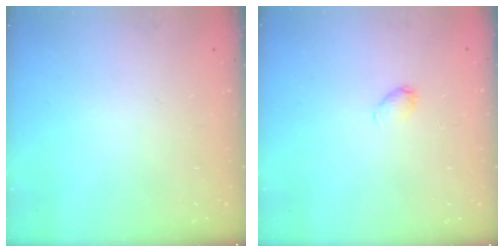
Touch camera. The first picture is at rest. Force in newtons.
{"total": 3.5, "press": 3.4, "slide": 0.6}